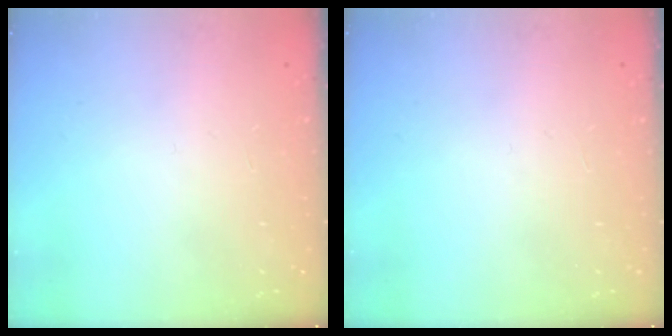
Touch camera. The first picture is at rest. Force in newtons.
{"total": 0.0}